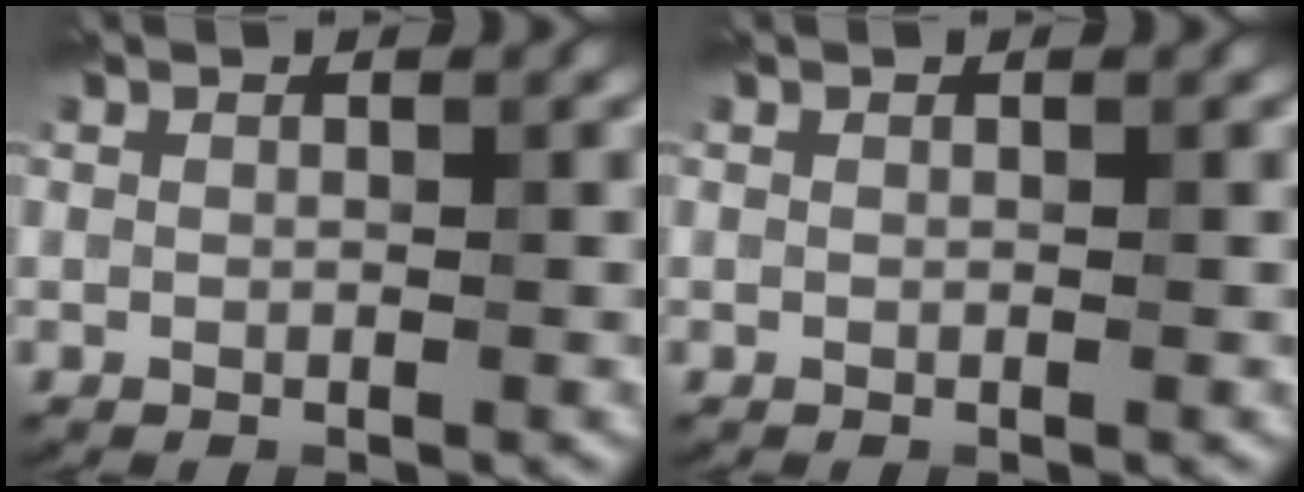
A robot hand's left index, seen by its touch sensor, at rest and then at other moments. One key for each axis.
{"total": 0.0}